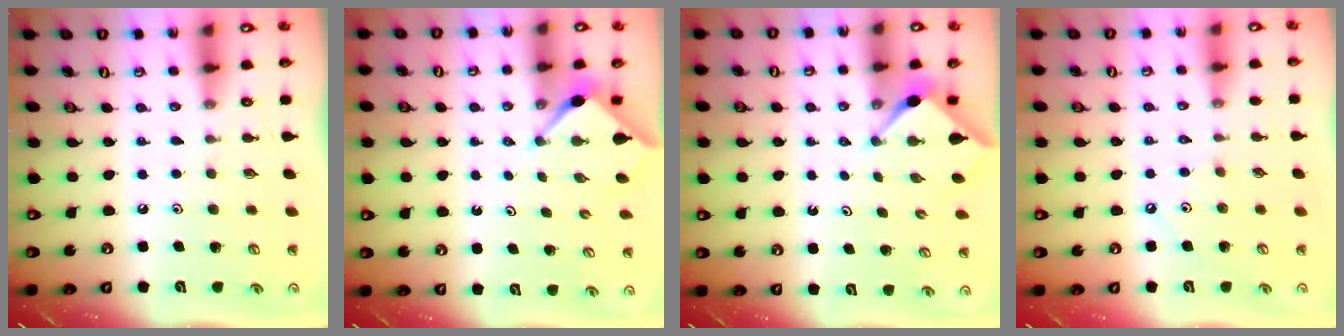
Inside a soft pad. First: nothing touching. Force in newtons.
{"total": 3.0, "press": 3.0, "slide": 0.3}
{"total": 3.0, "press": 2.9, "slide": 0.3}
{"total": 2.7, "press": 2.6, "slide": 0.5}